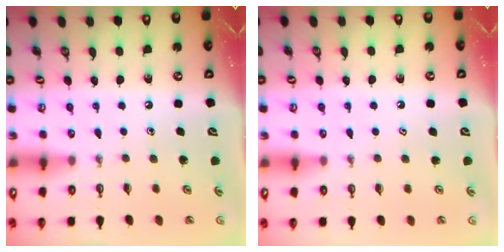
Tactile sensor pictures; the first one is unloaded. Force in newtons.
{"total": 0.8, "press": 0.2, "slide": 0.7}